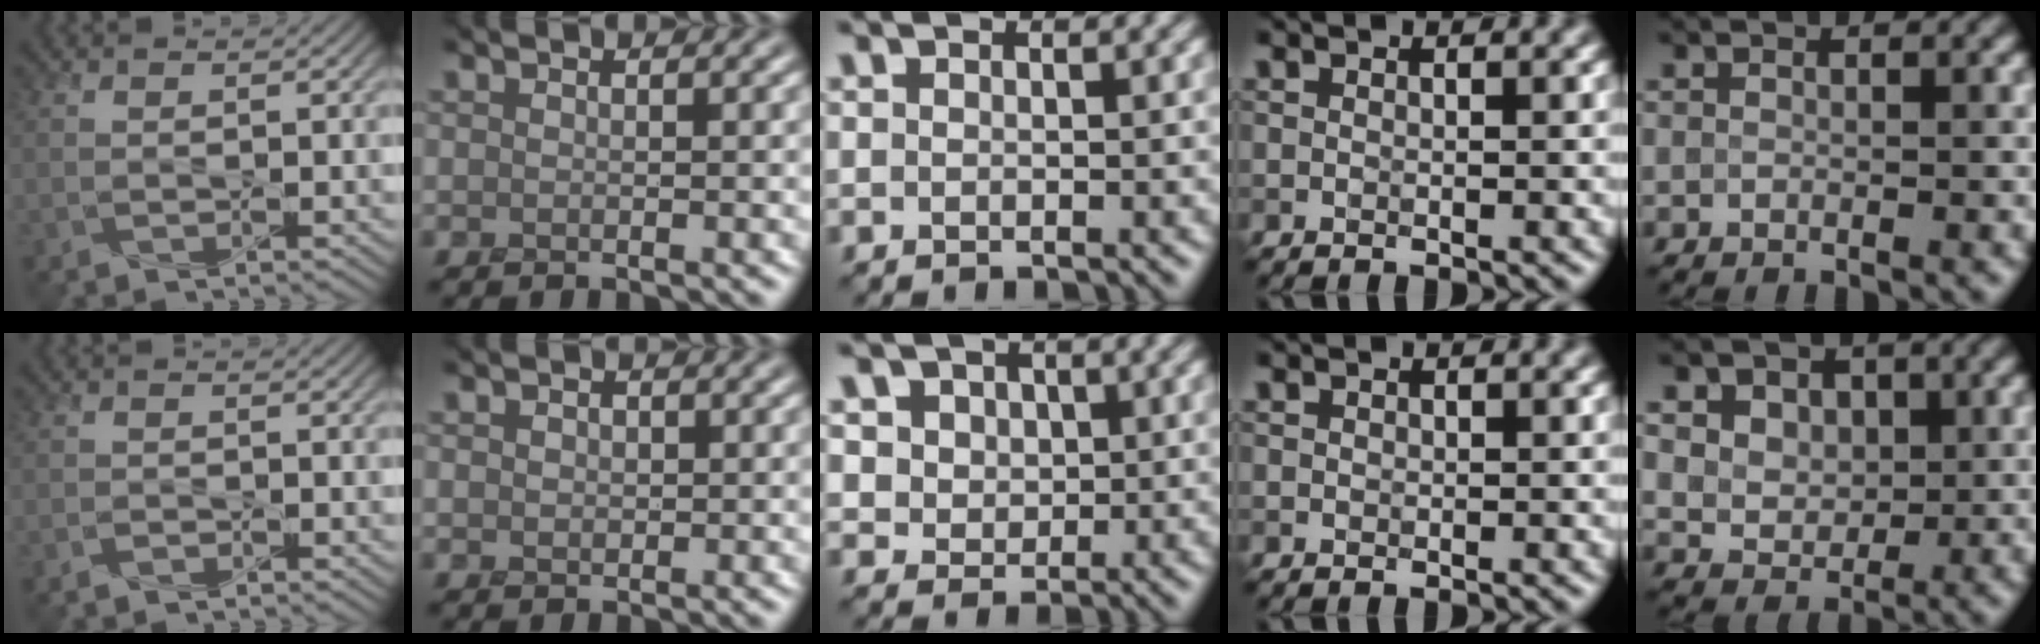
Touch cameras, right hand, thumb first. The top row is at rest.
{"thumb": {"total": 1.1, "force": [-0.8, 0.5, 0.4], "torque": [-0.009, -0.001, -0.017]}, "index": {"total": 1.3, "force": [0.3, 1.2, 0.6], "torque": [-0.014, -0.003, 0.004]}, "middle": {"total": 4.3, "force": [1.8, 3.5, 1.7], "torque": [-0.035, 0.005, 0.031]}, "little": {"total": 7.0, "force": [2.9, 5.2, 3.6], "torque": [-0.059, 0.022, 0.034]}}